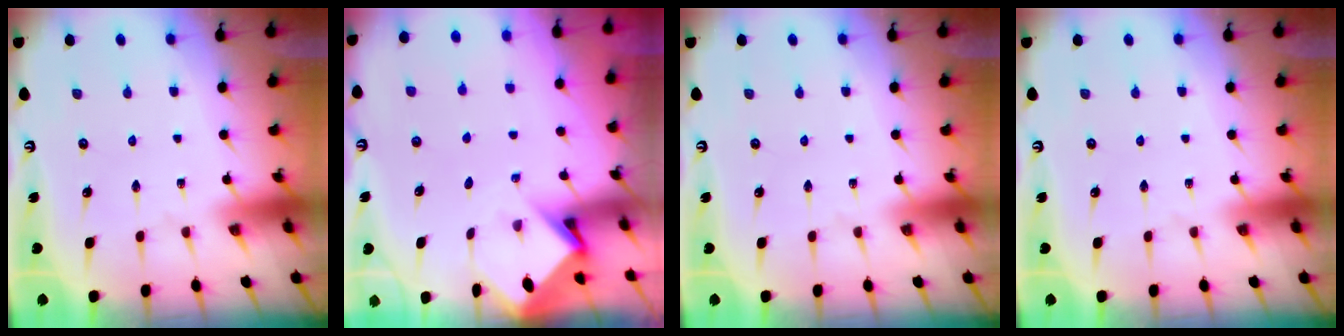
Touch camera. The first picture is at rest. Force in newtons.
{"total": 3.6, "press": 3.5, "slide": 0.2}
{"total": 0.0}
{"total": 0.0}